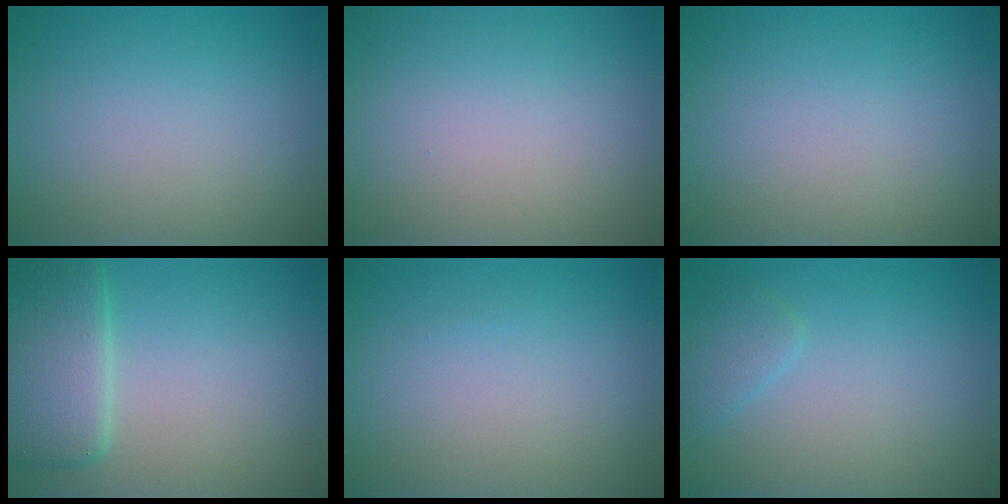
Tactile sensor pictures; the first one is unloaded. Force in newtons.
{"total": 0.0}
{"total": 0.0}
{"total": 5.4, "press": 5.4, "slide": 0.1}
{"total": 0.0}
{"total": 1.4, "press": 1.4, "slide": 0.1}